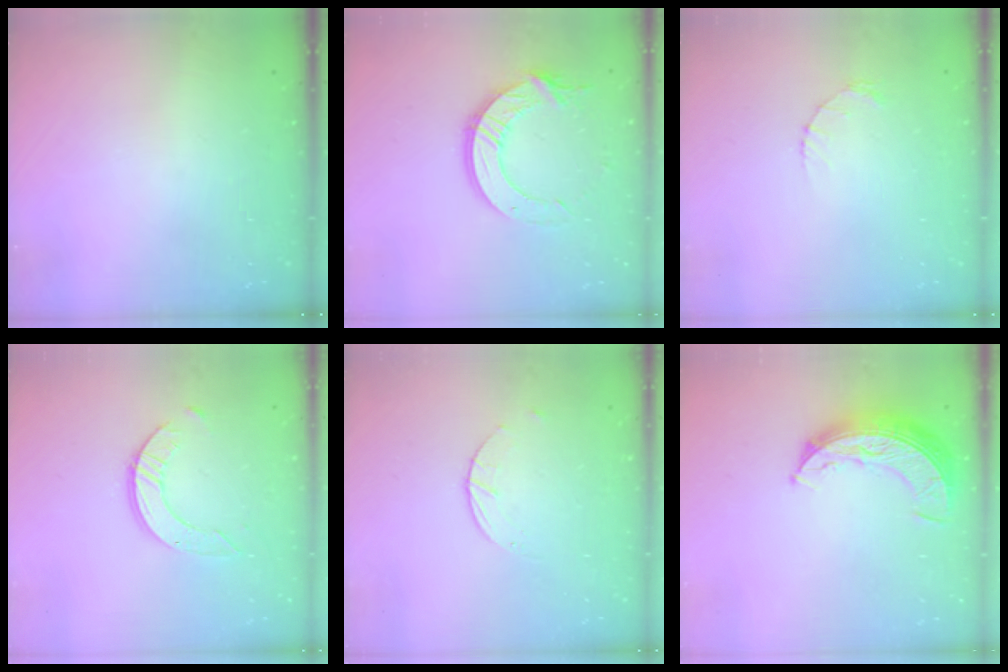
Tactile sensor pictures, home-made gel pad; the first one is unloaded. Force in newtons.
{"total": 13.5, "press": 13.5, "slide": 1.4}
{"total": 1.2, "press": 1.1, "slide": 0.2}
{"total": 6.5, "press": 6.5, "slide": 0.6}
{"total": 2.6, "press": 2.6, "slide": 0.4}
{"total": 10.5, "press": 10.5, "slide": 0.5}